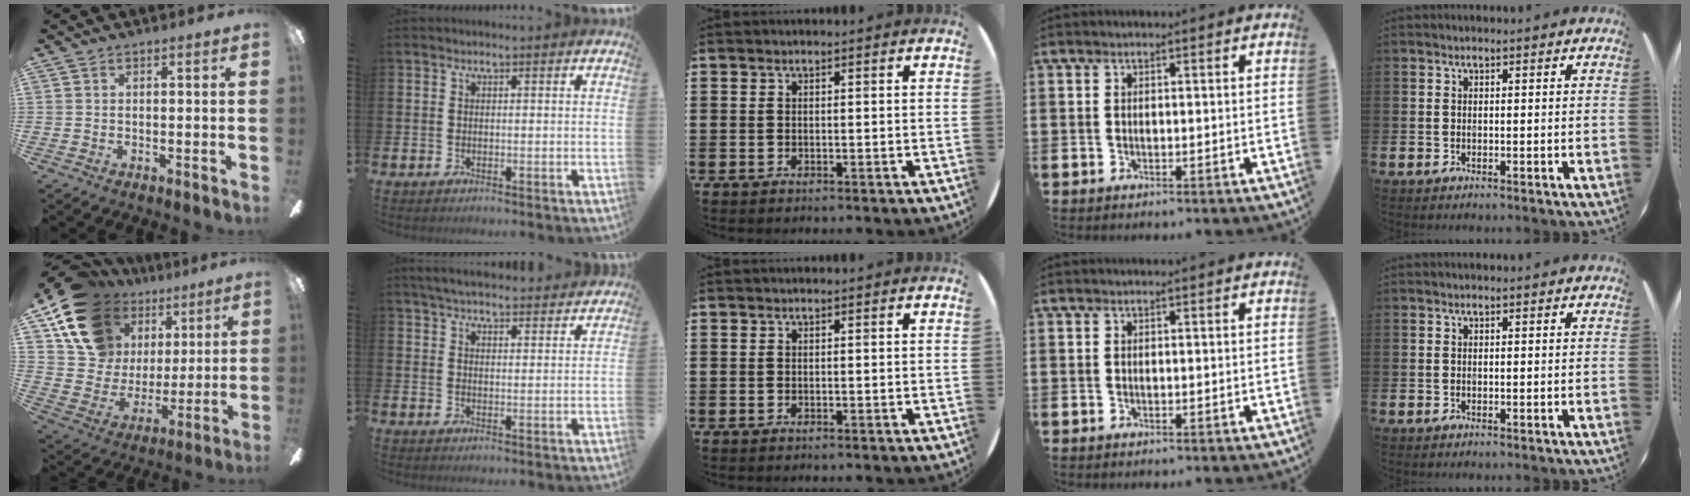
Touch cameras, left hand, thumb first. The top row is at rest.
{"thumb": {"total": 17.5, "force": [10.7, 12.1, 6.8], "torque": [-0.137, -0.055, 0.206]}, "index": {"total": 4.8, "force": [4.7, 0.6, 0.9], "torque": [-0.028, -0.025, 0.085]}}